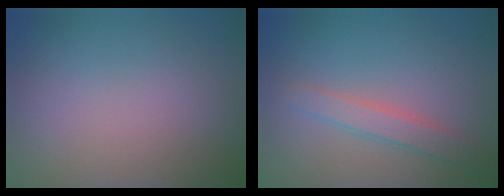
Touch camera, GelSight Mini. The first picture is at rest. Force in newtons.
{"total": 2.3, "press": 2.3, "slide": 0.1}